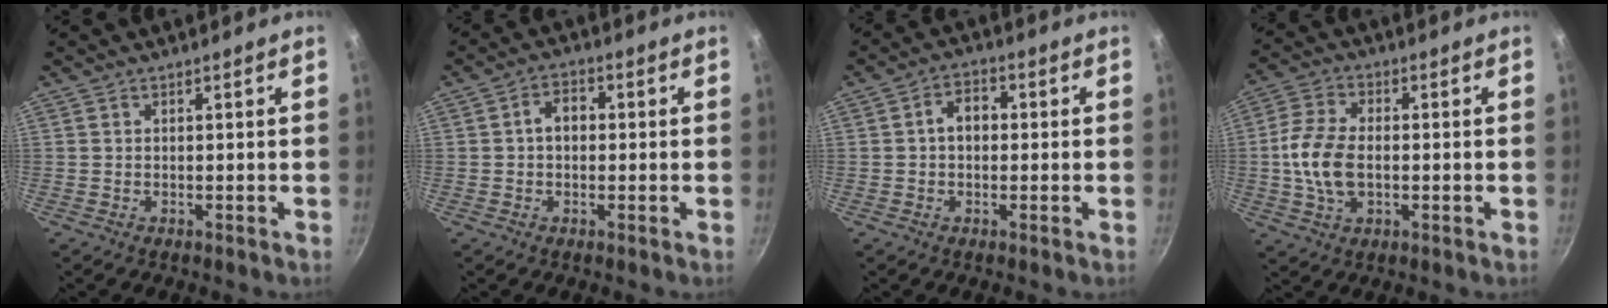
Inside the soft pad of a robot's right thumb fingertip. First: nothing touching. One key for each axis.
{"total": 4.2, "fx": 0.1, "fy": 3.1, "fz": 2.9, "tx": -0.025, "ty": 0.011, "tz": -0.004}
{"total": 4.8, "fx": 0.1, "fy": 3.5, "fz": 3.3, "tx": -0.027, "ty": 0.013, "tz": -0.004}
{"total": 10.4, "fx": -0.8, "fy": 6.3, "fz": 8.2, "tx": -0.159, "ty": 0.016, "tz": -0.021}